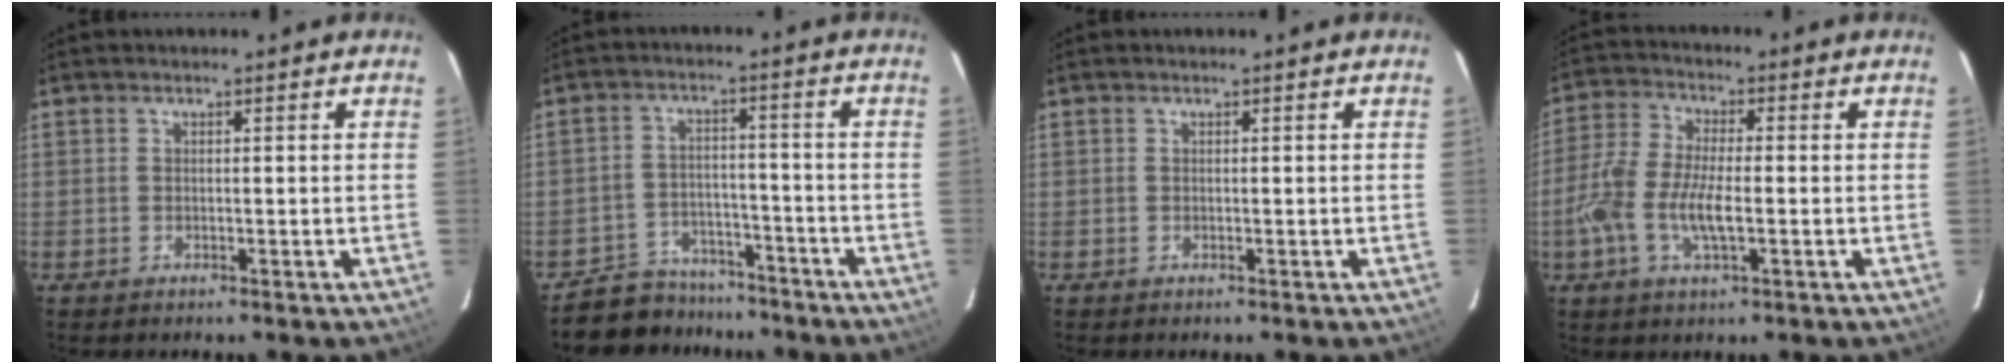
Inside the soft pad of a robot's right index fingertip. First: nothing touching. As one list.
[{"total": 9.5, "force": [-8.1, 4.9, 1.0], "torque": [-0.040, 0.023, -0.119]}, {"total": 0.0}, {"total": 9.4, "force": [-2.3, 3.4, 8.5], "torque": [-0.187, 0.002, -0.051]}]